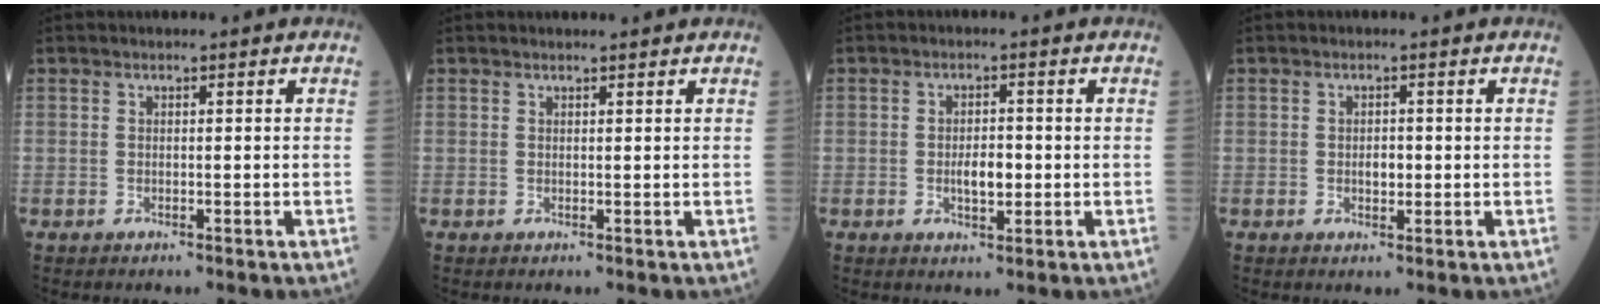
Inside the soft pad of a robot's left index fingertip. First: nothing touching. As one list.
[{"total": 1.6, "force": [1.6, 0.1, 0.4], "torque": [-0.009, 0.007, 0.022]}, {"total": 3.4, "force": [-0.4, 1.4, 3.1], "torque": [-0.056, 0.001, -0.006]}, {"total": 1.7, "force": [-0.1, 1.0, 1.3], "torque": [-0.023, 0.000, 0.000]}]